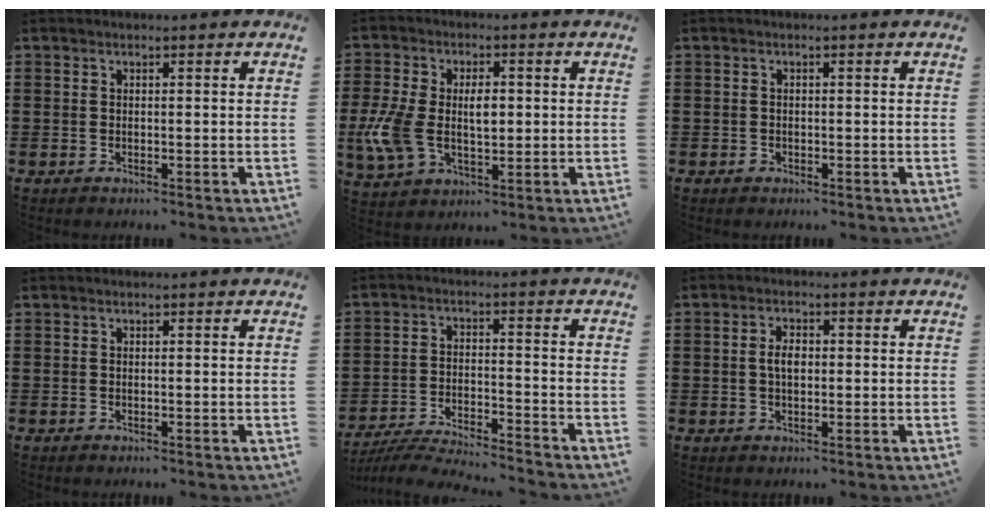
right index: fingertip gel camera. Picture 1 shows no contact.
{"total": 8.3, "force": [-0.2, 5.2, 6.5], "torque": [-0.158, 0.004, -0.007]}
{"total": 0.7, "force": [-0.4, 0.5, 0.1], "torque": [-0.003, 0.003, -0.010]}
{"total": 0.0}
{"total": 5.5, "force": [-5.4, 0.0, 1.2], "torque": [-0.031, -0.003, -0.110]}
{"total": 2.8, "force": [0.0, 1.4, 2.4], "torque": [-0.047, 0.006, -0.001]}